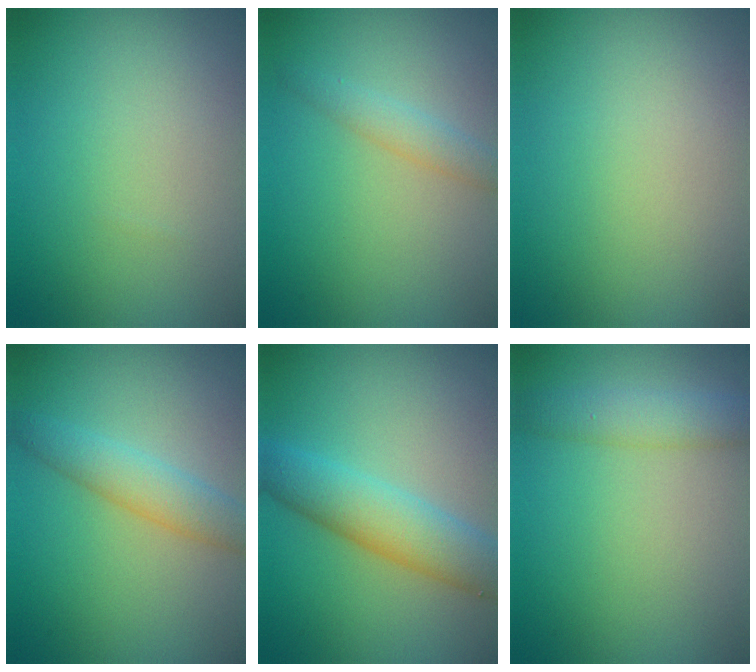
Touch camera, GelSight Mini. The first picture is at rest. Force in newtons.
{"total": 1.8, "press": 1.8, "slide": 0.0}
{"total": 0.0}
{"total": 3.2, "press": 3.2, "slide": 0.1}
{"total": 5.3, "press": 5.3, "slide": 0.2}
{"total": 3.0, "press": 3.0, "slide": 0.2}